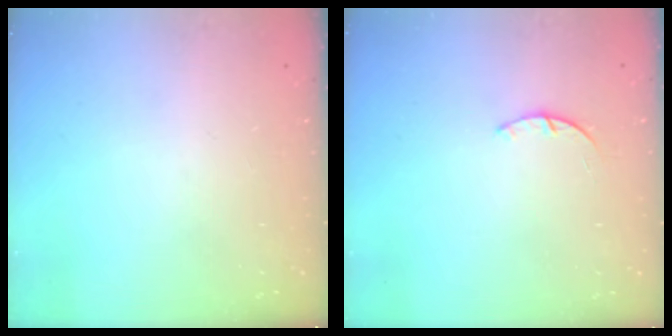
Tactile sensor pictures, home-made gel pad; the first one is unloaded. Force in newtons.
{"total": 1.4, "press": 1.4, "slide": 0.3}